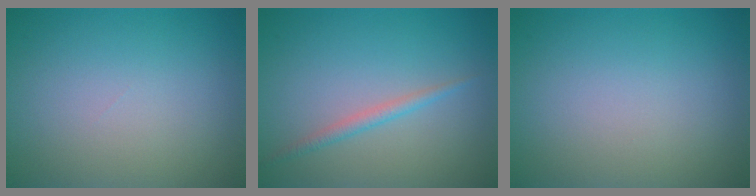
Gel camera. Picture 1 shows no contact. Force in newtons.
{"total": 1.4, "press": 1.4, "slide": 0.0}
{"total": 0.0}